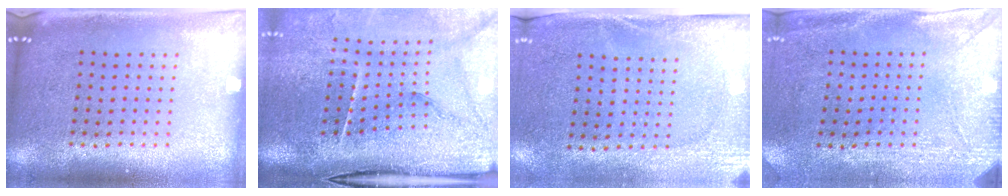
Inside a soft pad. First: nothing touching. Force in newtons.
{"total": 4.7, "press": 3.7, "slide": 2.9}
{"total": 2.7, "press": 2.1, "slide": 1.6}
{"total": 2.9, "press": 2.3, "slide": 1.8}